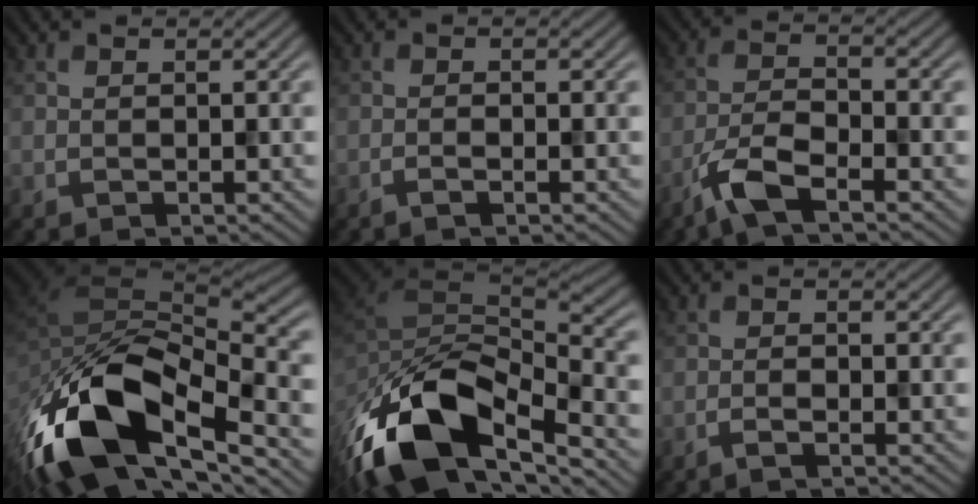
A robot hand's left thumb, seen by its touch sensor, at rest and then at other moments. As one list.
[{"total": 0.9, "force": [-0.6, 0.1, 0.7], "torque": [-0.013, 0.004, -0.014]}, {"total": 5.8, "force": [-3.9, 1.5, 4.0], "torque": [-0.090, -0.001, -0.091]}, {"total": 17.5, "force": [-8.4, 8.2, 13.0], "torque": [-0.285, -0.024, -0.152]}, {"total": 16.9, "force": [-9.4, 7.6, 11.8], "torque": [-0.283, -0.032, -0.158]}, {"total": 1.2, "force": [-0.8, 0.1, 0.9], "torque": [-0.017, 0.006, -0.019]}]